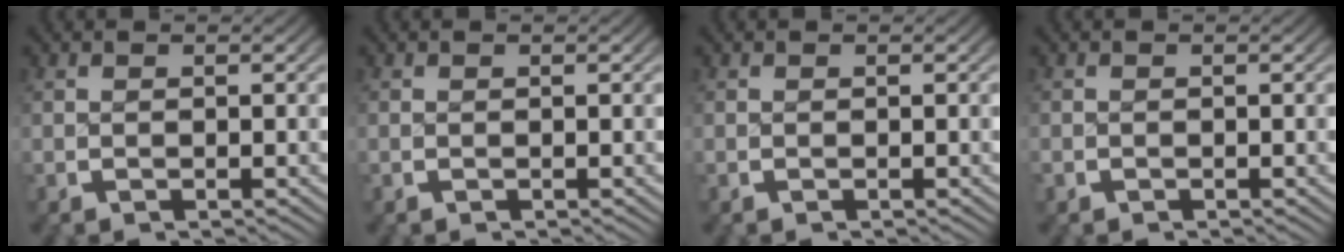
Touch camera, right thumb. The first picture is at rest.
{"total": 0.0}
{"total": 0.0}
{"total": 0.6, "force": [-0.4, 0.4, -0.2], "torque": [0.000, -0.006, -0.009]}